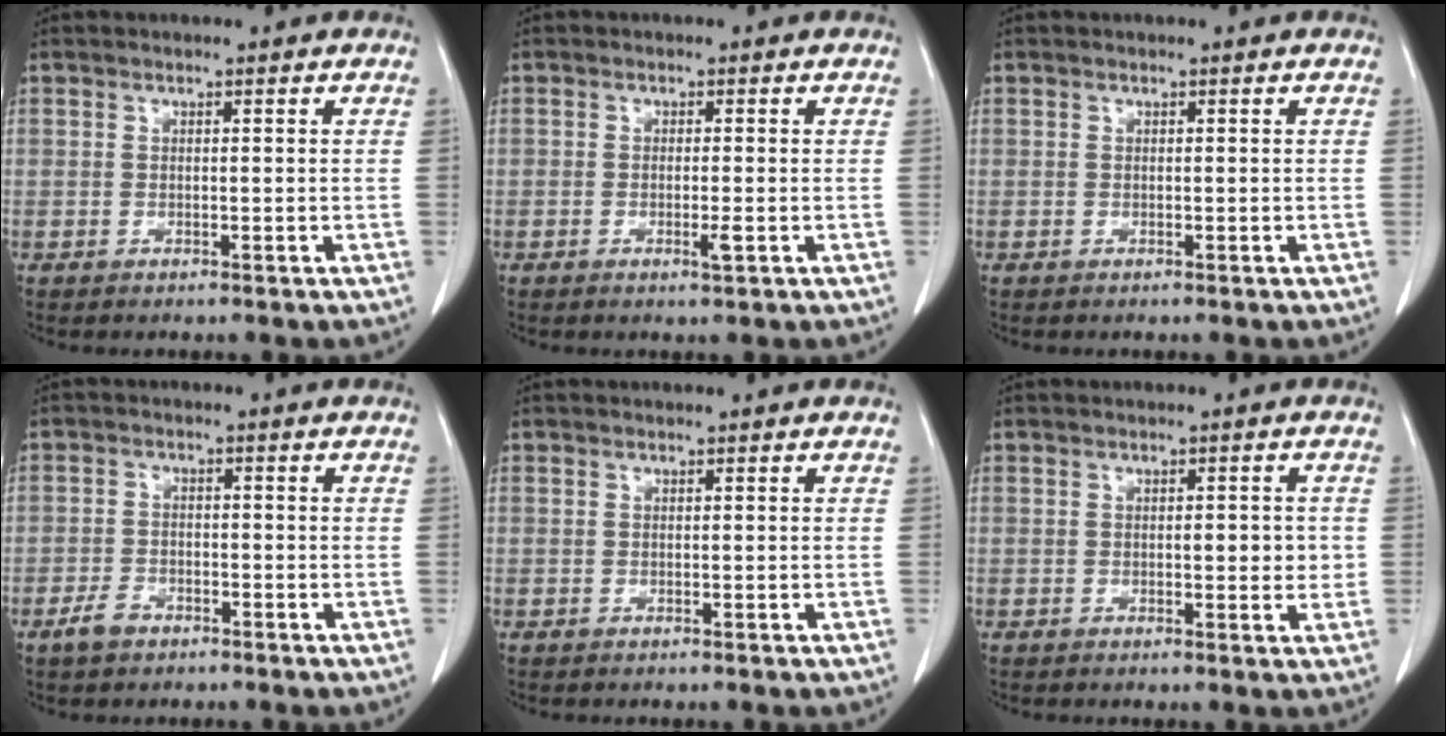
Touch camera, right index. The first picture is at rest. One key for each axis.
{"total": 1.8, "fx": -0.7, "fy": 0.2, "fz": 1.6, "tx": -0.028, "ty": -0.002, "tz": -0.010}
{"total": 0.0}
{"total": 3.2, "fx": -2.2, "fy": 1.9, "fz": 1.3, "tx": -0.025, "ty": 0.005, "tz": -0.035}
{"total": 0.0}
{"total": 2.7, "fx": 0.1, "fy": 1.4, "fz": 2.3, "tx": -0.028, "ty": 0.000, "tz": 0.003}